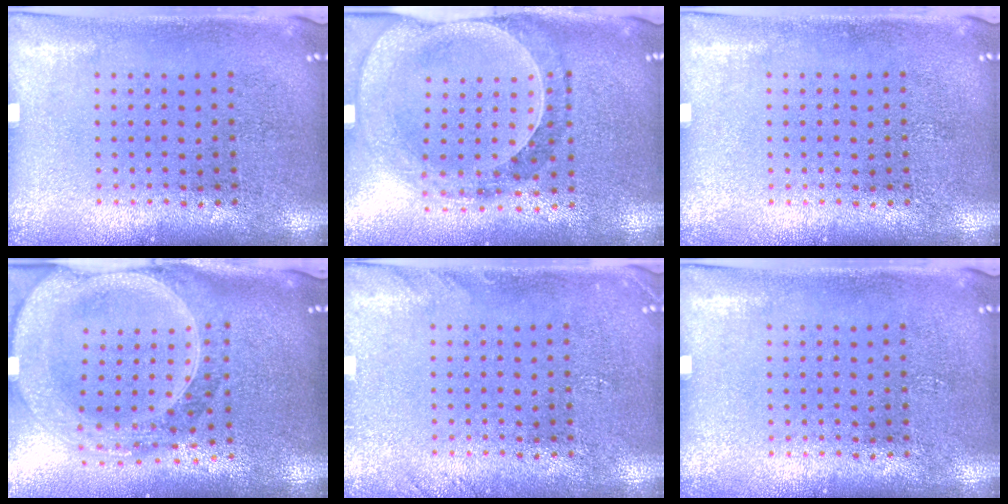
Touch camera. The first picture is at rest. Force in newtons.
{"total": 0.8, "press": 0.7, "slide": 0.3}
{"total": 0.0}
{"total": 3.1, "press": 2.6, "slide": 1.6}
{"total": 1.2, "press": 1.2, "slide": 0.1}
{"total": 0.0}